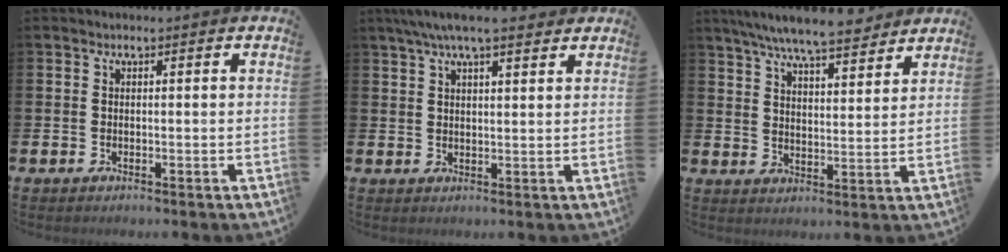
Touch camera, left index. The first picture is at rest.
{"total": 5.8, "force": [4.9, 1.0, 2.9], "torque": [-0.066, -0.005, 0.087]}
{"total": 8.1, "force": [7.5, 0.9, 2.8], "torque": [-0.074, -0.033, 0.135]}